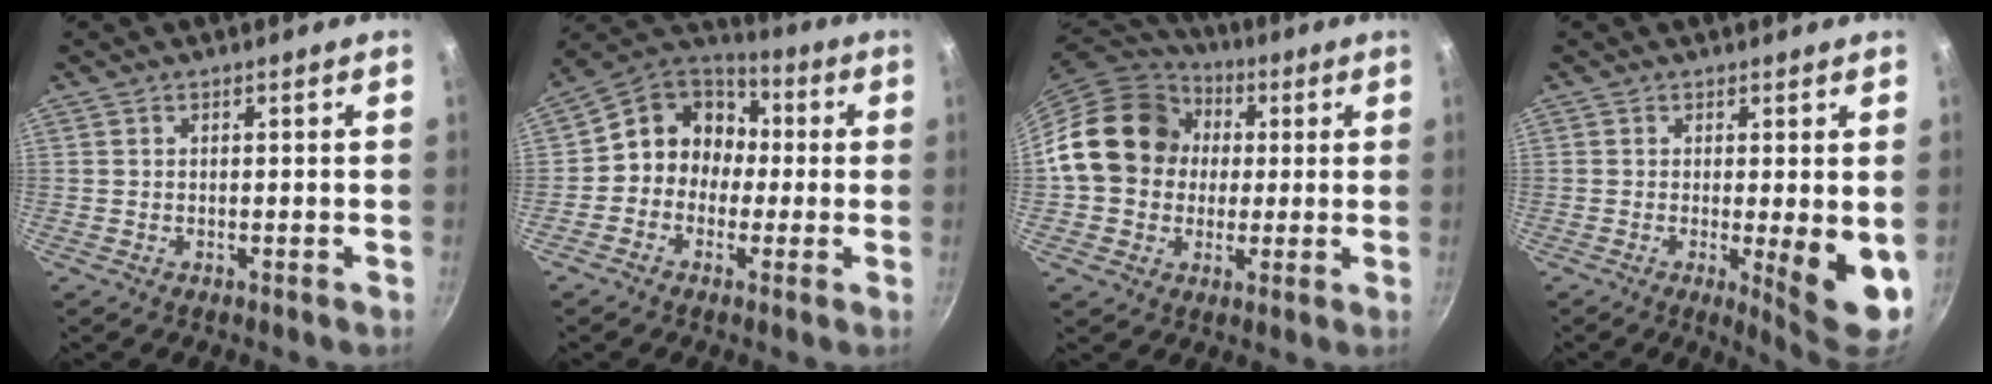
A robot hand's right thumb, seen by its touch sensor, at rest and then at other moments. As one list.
[{"total": 11.9, "force": [-0.3, 10.6, 5.3], "torque": [-0.037, 0.039, -0.029]}, {"total": 17.7, "force": [2.0, 15.0, 9.0], "torque": [-0.127, 0.032, 0.024]}, {"total": 8.2, "force": [-1.0, 1.7, 7.9], "torque": [-0.099, -0.017, -0.007]}]